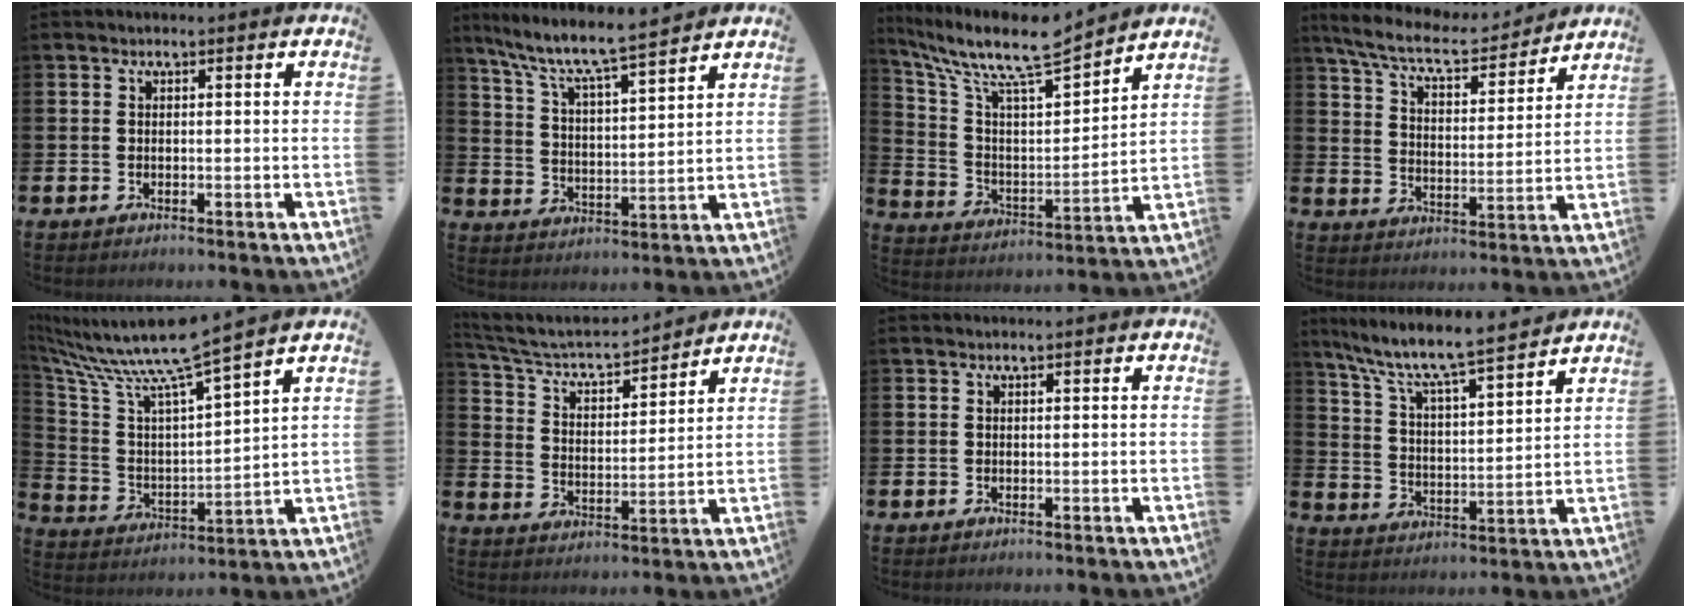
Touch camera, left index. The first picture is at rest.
{"total": 7.9, "force": [7.3, 0.2, 3.0], "torque": [-0.089, -0.053, 0.123]}
{"total": 10.6, "force": [9.3, 1.9, 4.7], "torque": [-0.128, -0.067, 0.155]}
{"total": 11.3, "force": [9.3, 3.9, 5.2], "torque": [-0.125, -0.057, 0.156]}
{"total": 10.2, "force": [9.1, 0.0, 4.7], "torque": [-0.136, -0.070, 0.146]}
{"total": 5.9, "force": [5.4, 1.5, 1.8], "torque": [-0.070, -0.041, 0.087]}
{"total": 0.0}
{"total": 8.1, "force": [7.6, 0.3, 2.9], "torque": [-0.093, -0.057, 0.125]}